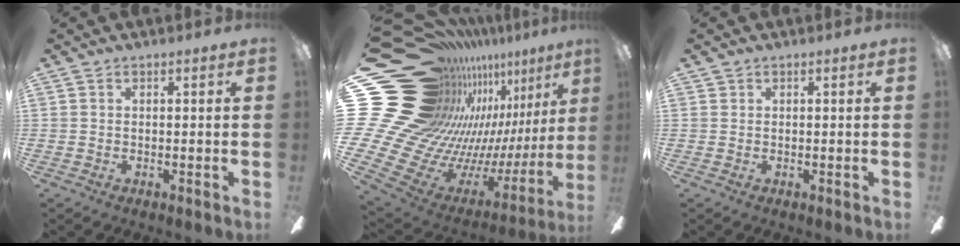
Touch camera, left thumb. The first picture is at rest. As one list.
[{"total": 23.9, "force": [10.7, 17.3, 12.5], "torque": [-0.218, -0.156, 0.283]}, {"total": 0.0}]